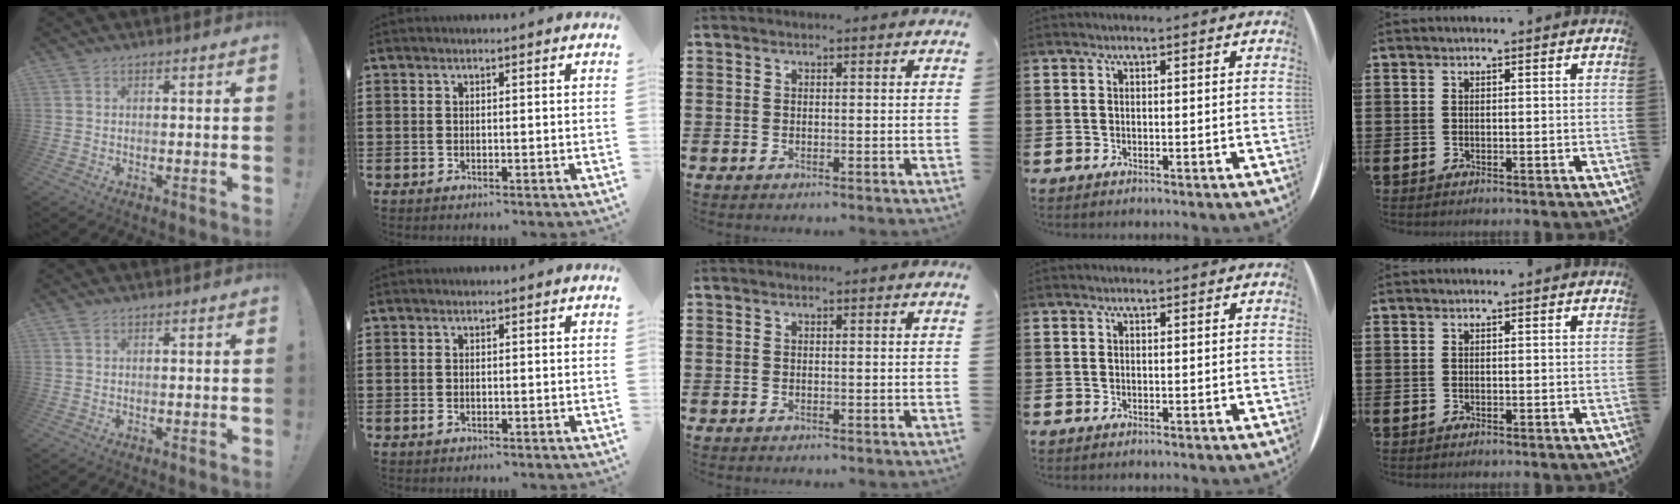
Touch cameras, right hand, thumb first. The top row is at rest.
{"thumb": {"total": 0.7, "force": [0.5, 0.4, 0.4], "torque": [-0.009, 0.002, 0.009]}, "index": {"total": 0.8, "force": [-0.3, 0.5, 0.5], "torque": [-0.013, 0.000, -0.006]}}